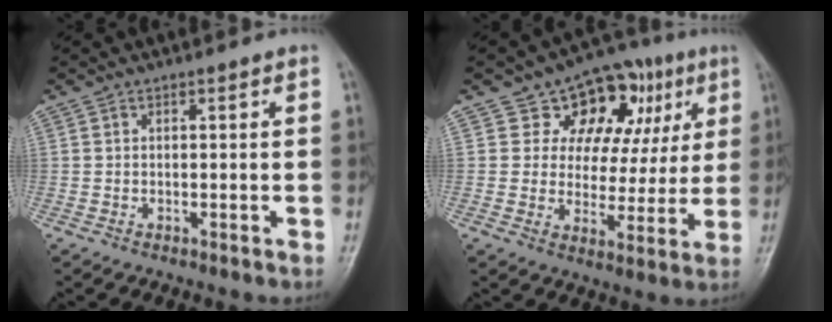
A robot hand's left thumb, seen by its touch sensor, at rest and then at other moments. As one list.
[{"total": 15.3, "force": [6.5, 10.9, 8.5], "torque": [-0.052, 0.001, 0.095]}]